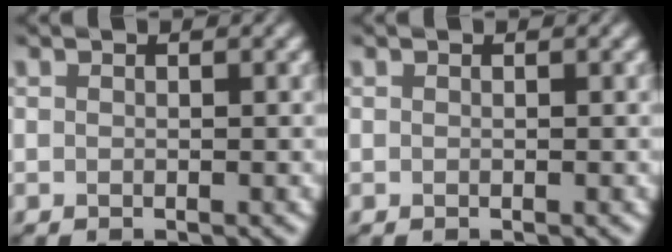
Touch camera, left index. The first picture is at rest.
{"total": 0.0}